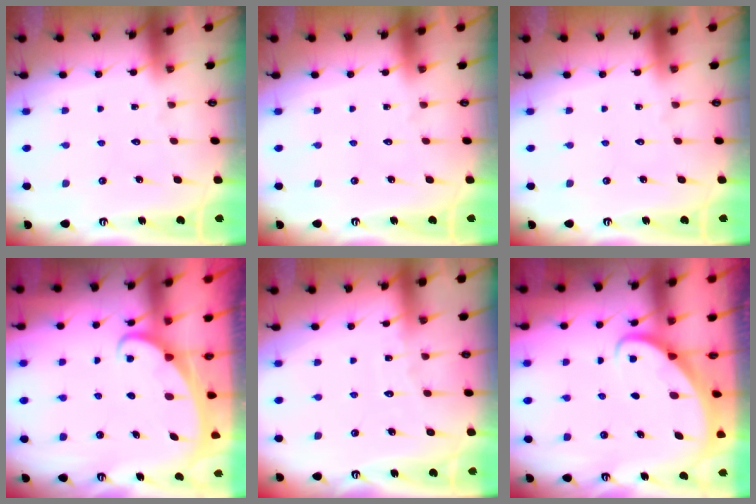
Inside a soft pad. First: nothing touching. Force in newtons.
{"total": 0.0}
{"total": 0.0}
{"total": 1.9, "press": 1.9, "slide": 0.1}
{"total": 2.5, "press": 2.5, "slide": 0.3}
{"total": 2.4, "press": 2.4, "slide": 0.2}